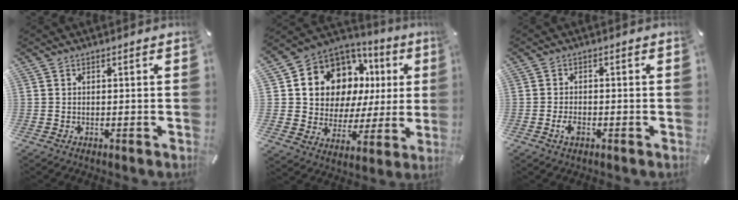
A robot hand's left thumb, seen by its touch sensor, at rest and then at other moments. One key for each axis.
{"total": 12.0, "fx": 6.0, "fy": 9.5, "fz": 4.1, "tx": -0.082, "ty": -0.056, "tz": 0.116}
{"total": 2.6, "fx": -1.3, "fy": 1.4, "fz": 1.7, "tx": -0.044, "ty": 0.000, "tz": -0.025}